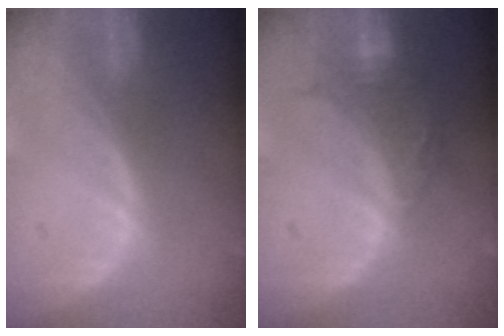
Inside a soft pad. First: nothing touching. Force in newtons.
{"total": 6.6, "press": 6.4, "slide": 1.6}